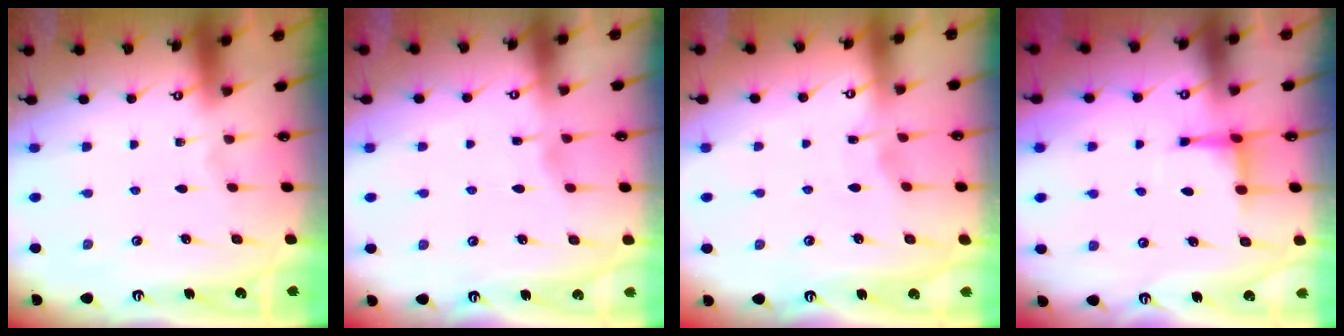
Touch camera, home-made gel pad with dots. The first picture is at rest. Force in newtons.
{"total": 2.8, "press": 2.8, "slide": 0.3}
{"total": 2.6, "press": 2.6, "slide": 0.3}
{"total": 4.1, "press": 3.9, "slide": 1.1}